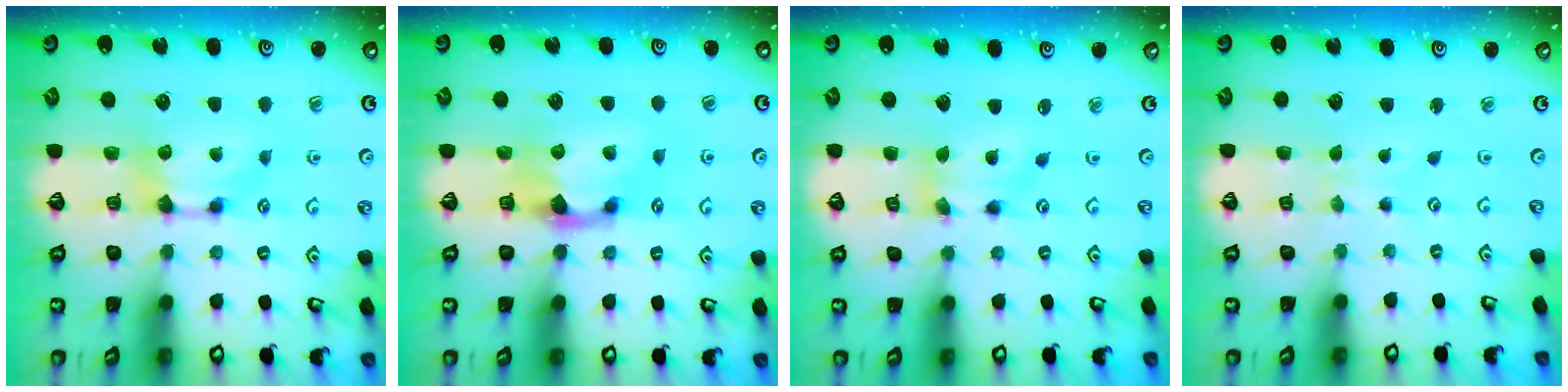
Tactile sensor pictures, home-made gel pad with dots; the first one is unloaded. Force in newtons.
{"total": 1.4, "press": 0.9, "slide": 1.0}
{"total": 3.5, "press": 3.1, "slide": 1.6}
{"total": 2.9, "press": 2.9, "slide": 0.4}